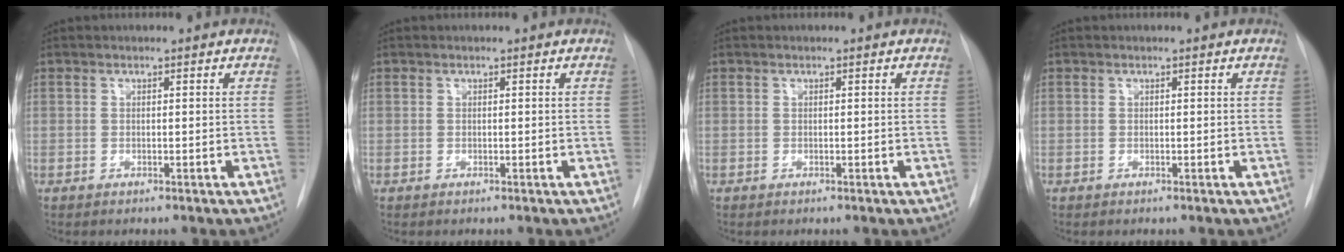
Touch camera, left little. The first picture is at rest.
{"total": 0.0}
{"total": 0.0}
{"total": 0.0}